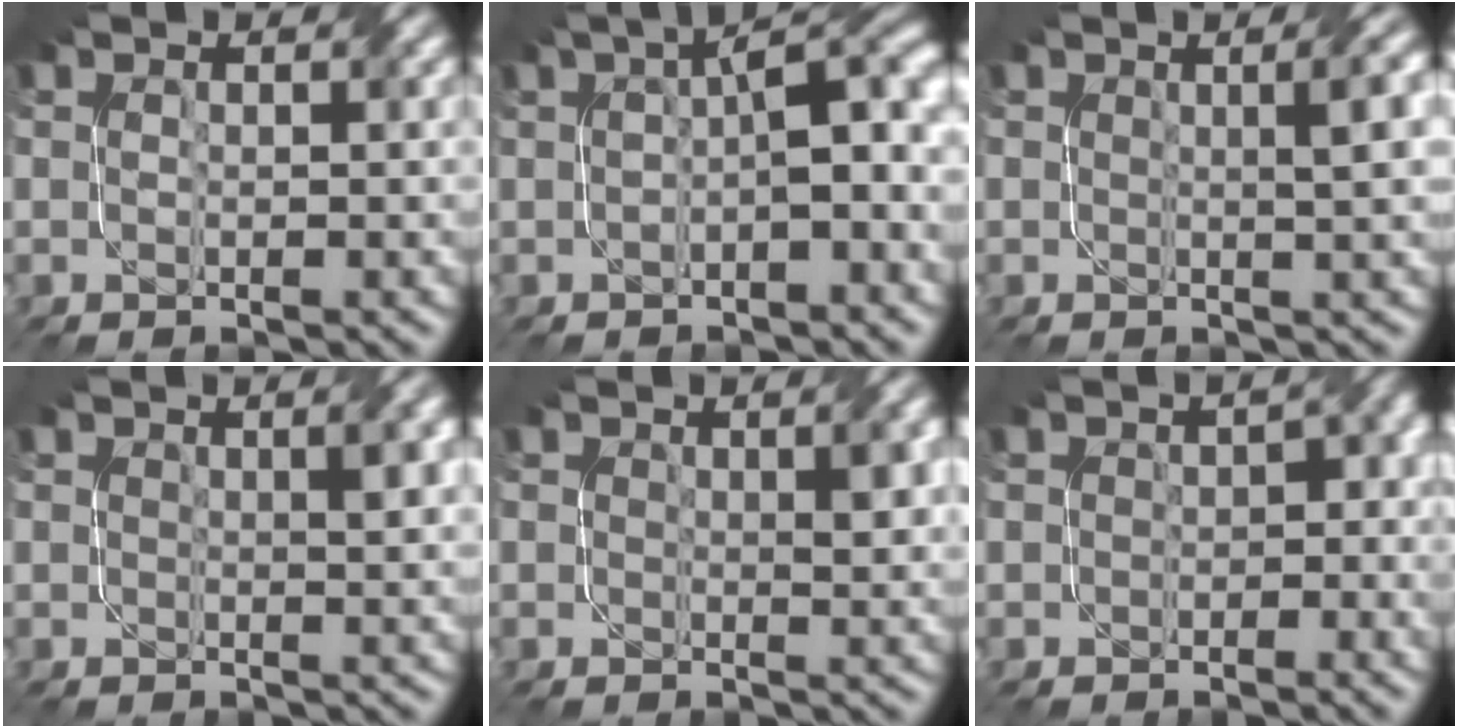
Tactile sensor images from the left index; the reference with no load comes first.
{"total": 6.2, "force": [0.2, 1.9, 5.9], "torque": [-0.069, 0.020, 0.006]}
{"total": 3.1, "force": [0.4, 0.7, 3.0], "torque": [-0.027, 0.014, 0.005]}
{"total": 1.6, "force": [0.4, 0.4, 1.5], "torque": [-0.013, 0.006, 0.007]}
{"total": 2.0, "force": [0.3, 0.9, 1.7], "torque": [-0.018, 0.002, 0.006]}
{"total": 2.7, "force": [-0.7, 1.8, 1.9], "torque": [-0.008, 0.003, -0.005]}